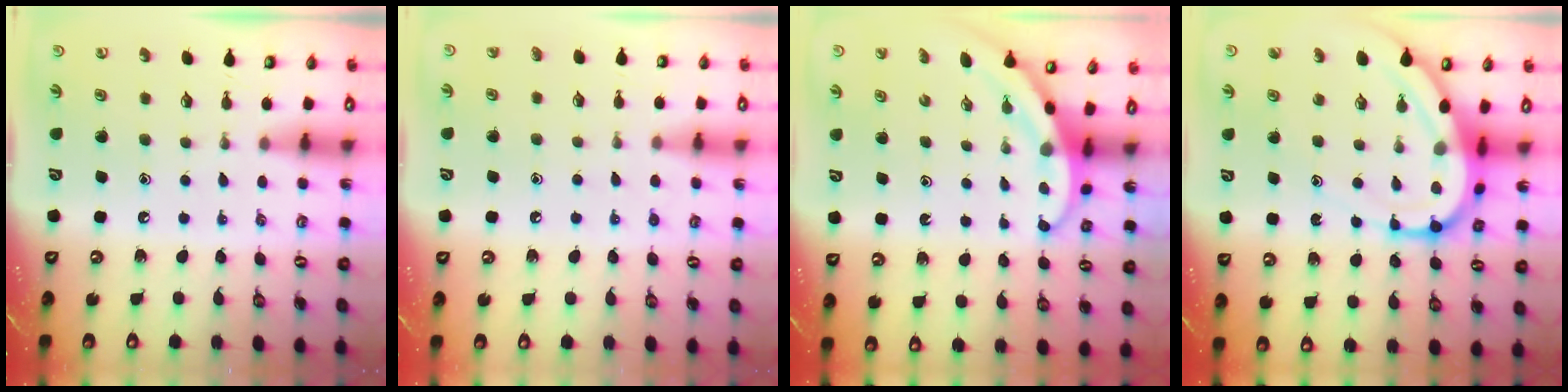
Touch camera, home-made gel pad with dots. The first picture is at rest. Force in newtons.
{"total": 5.2, "press": 5.2, "slide": 0.6}
{"total": 3.2, "press": 3.2, "slide": 0.1}
{"total": 12.4, "press": 12.3, "slide": 1.2}